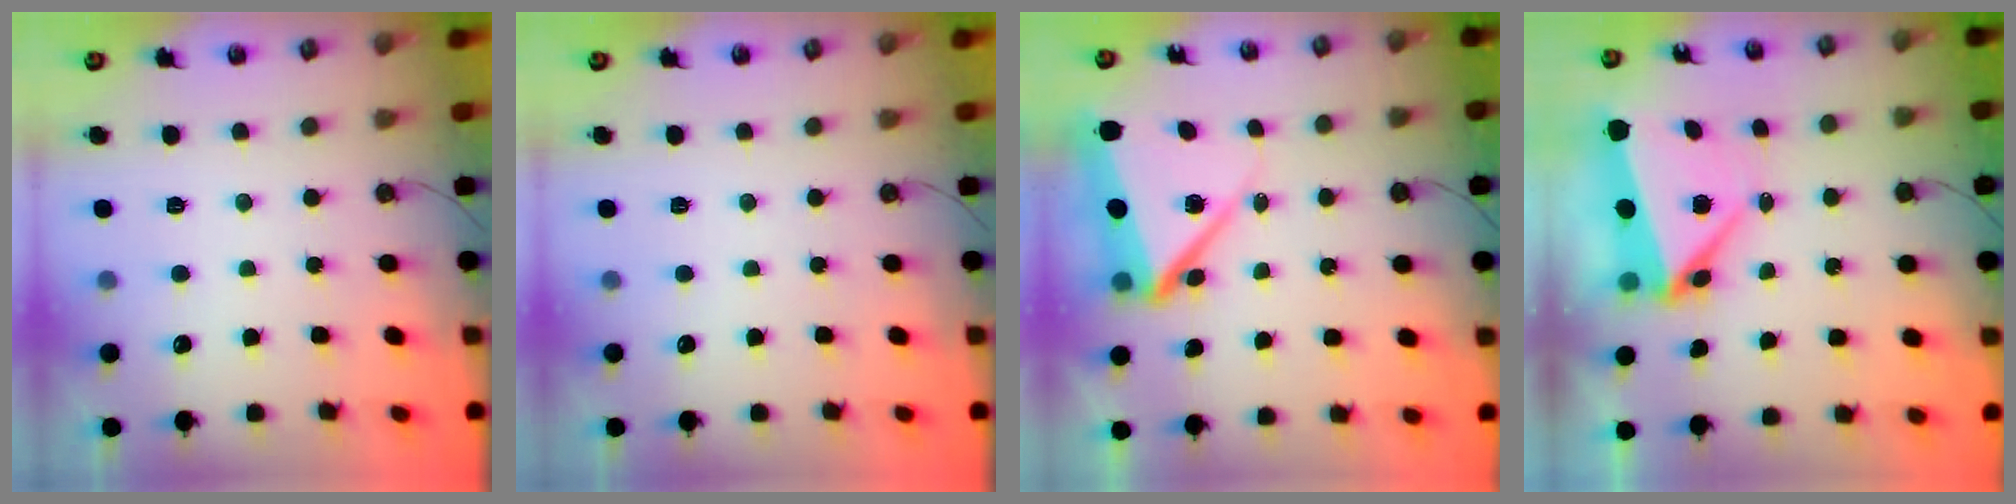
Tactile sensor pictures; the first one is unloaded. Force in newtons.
{"total": 0.0}
{"total": 9.5, "press": 9.3, "slide": 1.6}
{"total": 6.7, "press": 6.7, "slide": 0.5}